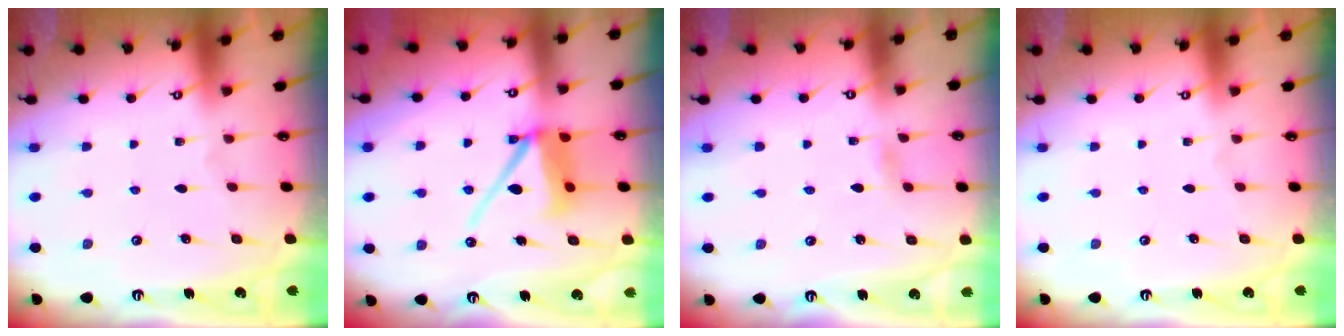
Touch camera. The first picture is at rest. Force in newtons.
{"total": 10.8, "press": 10.7, "slide": 1.6}
{"total": 2.4, "press": 2.3, "slide": 0.3}
{"total": 0.0}